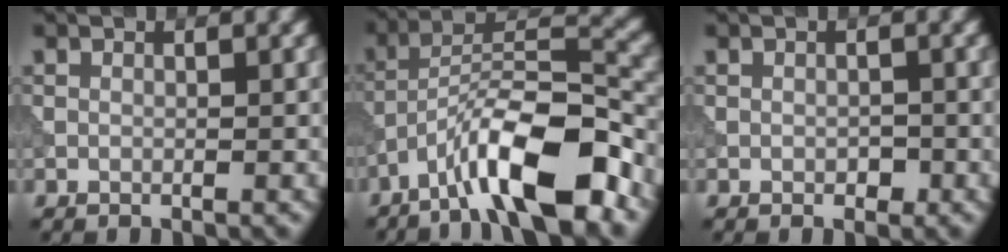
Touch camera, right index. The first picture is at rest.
{"total": 10.8, "force": [-6.6, 2.7, 8.1], "torque": [-0.130, 0.018, -0.122]}
{"total": 0.9, "force": [-0.3, 0.6, 0.6], "torque": [-0.008, -0.002, -0.004]}